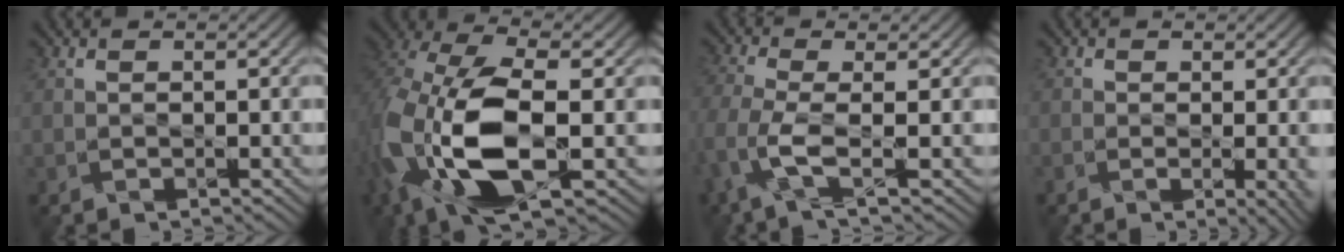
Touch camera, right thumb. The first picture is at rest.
{"total": 13.5, "force": [-3.5, 7.1, 10.9], "torque": [-0.278, -0.021, -0.062]}
{"total": 4.6, "force": [-2.2, 1.0, 3.8], "torque": [-0.092, 0.000, -0.055]}
{"total": 4.4, "force": [-1.2, 1.9, 3.8], "torque": [-0.043, -0.010, -0.006]}